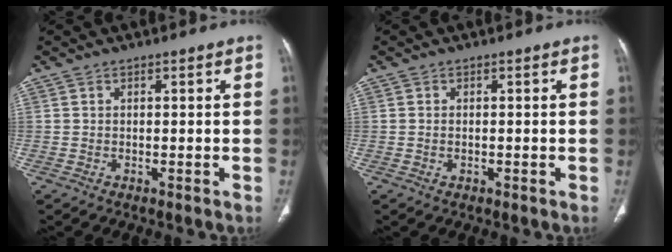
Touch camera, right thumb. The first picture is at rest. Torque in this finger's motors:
{"motor_torque": [-0.47, -0.19, -0.53, 0.12, -0.06]}